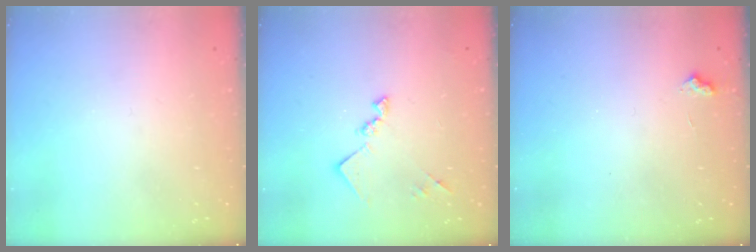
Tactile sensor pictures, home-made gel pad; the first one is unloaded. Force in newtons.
{"total": 10.8, "press": 10.8, "slide": 0.4}
{"total": 3.2, "press": 3.2, "slide": 0.6}